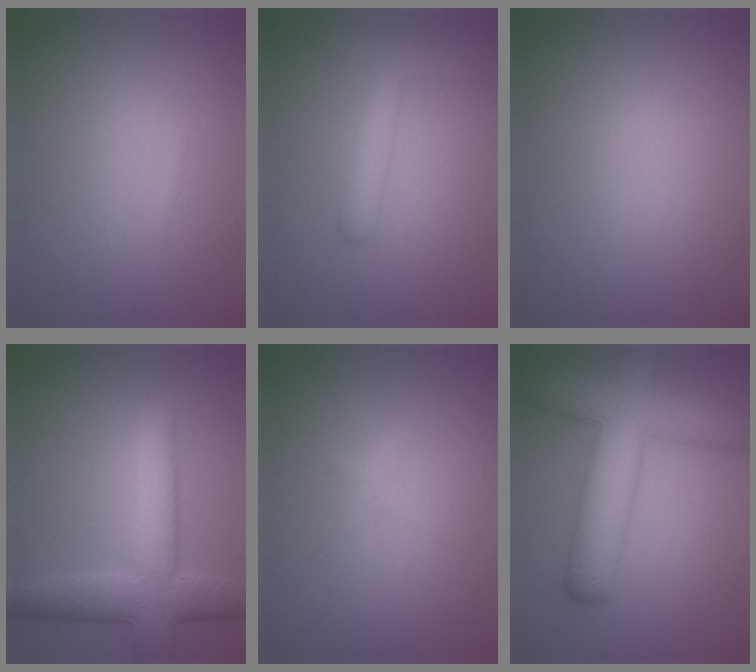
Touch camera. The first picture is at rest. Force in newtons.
{"total": 2.9, "press": 2.9, "slide": 0.2}
{"total": 0.0}
{"total": 8.0, "press": 8.0, "slide": 0.2}
{"total": 0.9, "press": 0.9, "slide": 0.0}
{"total": 9.8, "press": 9.8, "slide": 0.3}